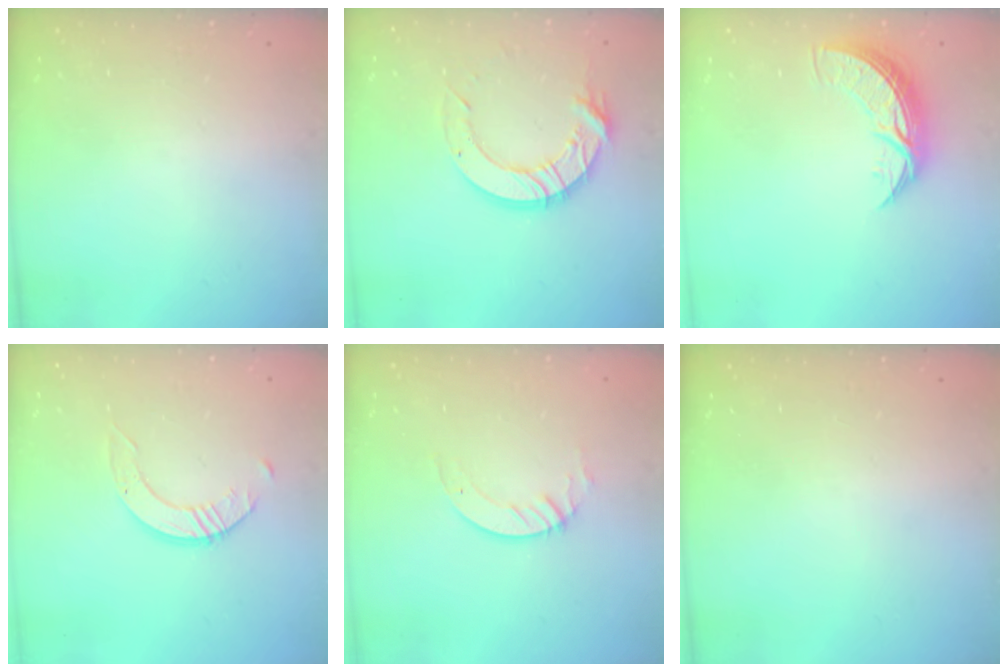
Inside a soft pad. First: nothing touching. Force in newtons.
{"total": 11.6, "press": 11.6, "slide": 1.2}
{"total": 8.5, "press": 8.4, "slide": 0.6}
{"total": 4.0, "press": 4.0, "slide": 0.1}
{"total": 3.1, "press": 3.1, "slide": 0.2}
{"total": 0.0}